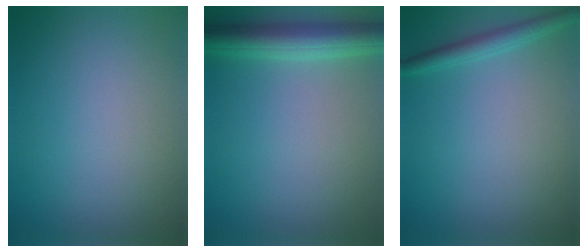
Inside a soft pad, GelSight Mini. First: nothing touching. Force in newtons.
{"total": 5.1, "press": 5.1, "slide": 0.3}
{"total": 2.0, "press": 2.0, "slide": 0.1}